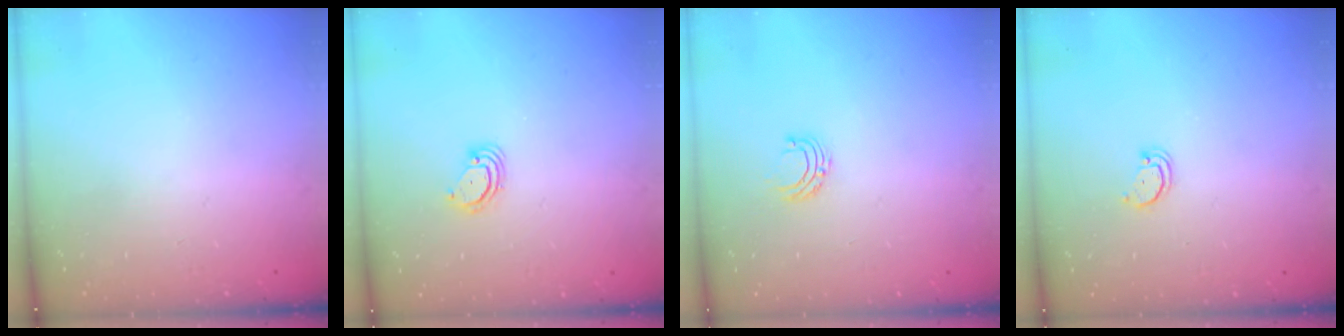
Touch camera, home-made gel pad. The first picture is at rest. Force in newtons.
{"total": 3.1, "press": 3.1, "slide": 0.2}
{"total": 5.2, "press": 5.1, "slide": 0.5}
{"total": 2.1, "press": 2.1, "slide": 0.2}